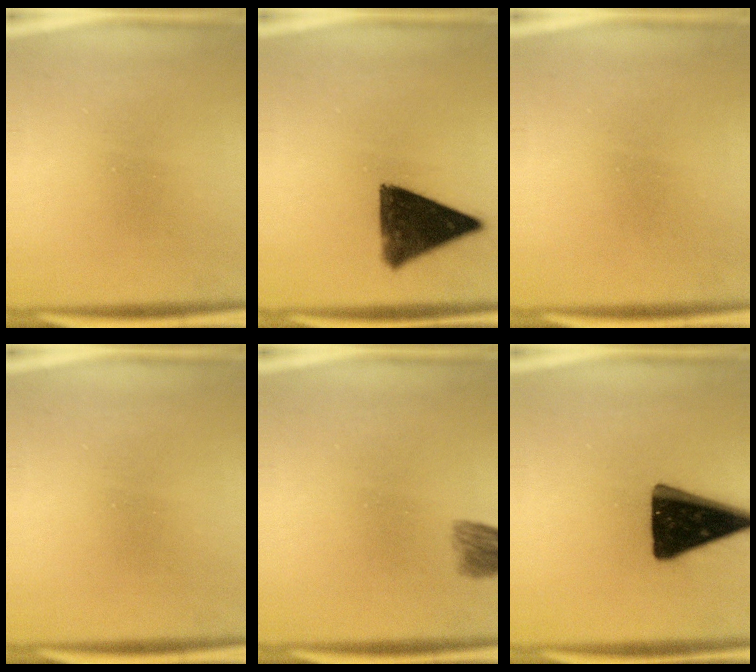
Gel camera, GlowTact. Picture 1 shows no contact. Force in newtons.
{"total": 12.4}
{"total": 1.7}
{"total": 0.0}
{"total": 4.5}
{"total": 19.6}